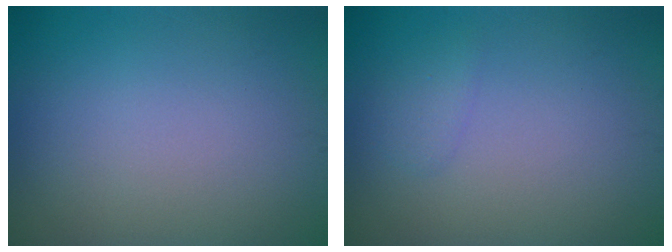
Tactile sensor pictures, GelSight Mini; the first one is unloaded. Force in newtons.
{"total": 1.0, "press": 1.0, "slide": 0.1}